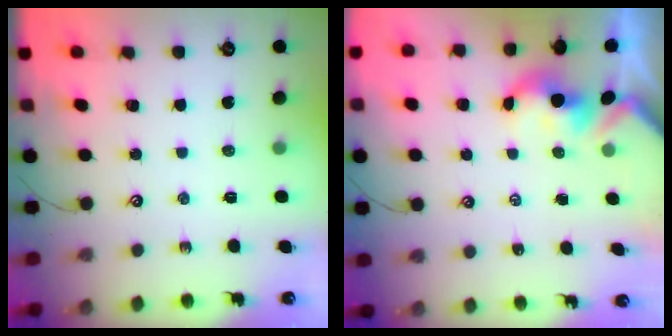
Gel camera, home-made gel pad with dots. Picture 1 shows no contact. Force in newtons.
{"total": 1.7, "press": 1.6, "slide": 0.2}